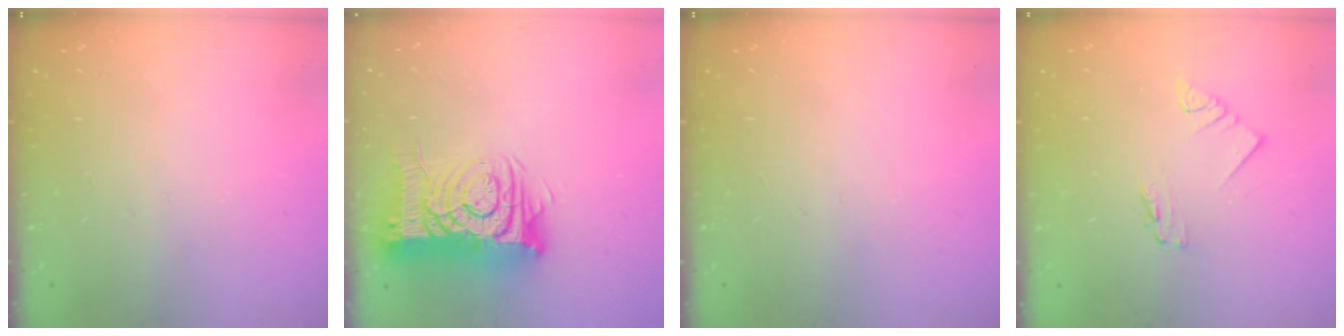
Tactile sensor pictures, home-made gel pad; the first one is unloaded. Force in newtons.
{"total": 14.6, "press": 14.5, "slide": 1.7}
{"total": 0.0}
{"total": 1.8, "press": 1.7, "slide": 0.2}